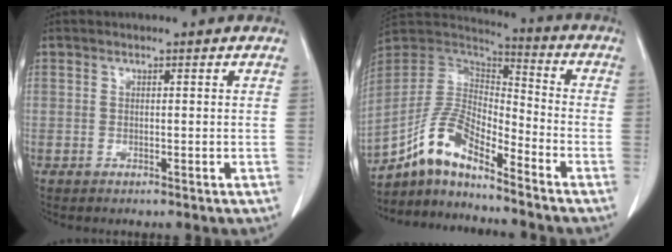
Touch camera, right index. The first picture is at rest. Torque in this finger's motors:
{"motor_torque": [0.43, -0.28, 0.06, -0.02]}